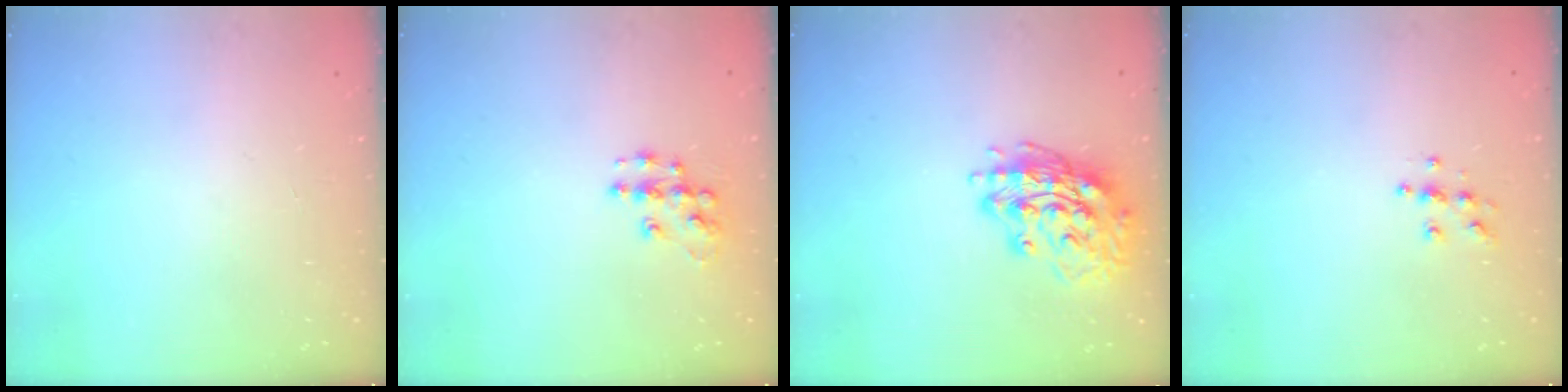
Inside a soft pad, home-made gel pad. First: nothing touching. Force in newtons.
{"total": 9.2, "press": 9.2, "slide": 0.5}
{"total": 16.3, "press": 16.1, "slide": 2.8}
{"total": 5.4, "press": 5.4, "slide": 0.1}